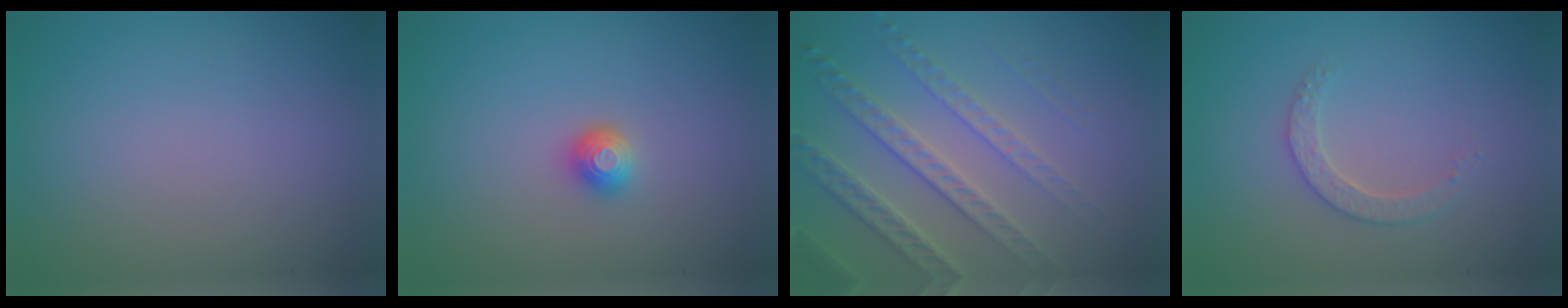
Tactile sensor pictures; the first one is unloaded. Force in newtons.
{"total": 1.4, "press": 1.2, "slide": 0.6}
{"total": 4.7, "press": 4.0, "slide": 2.5}
{"total": 2.2, "press": 2.2, "slide": 0.6}